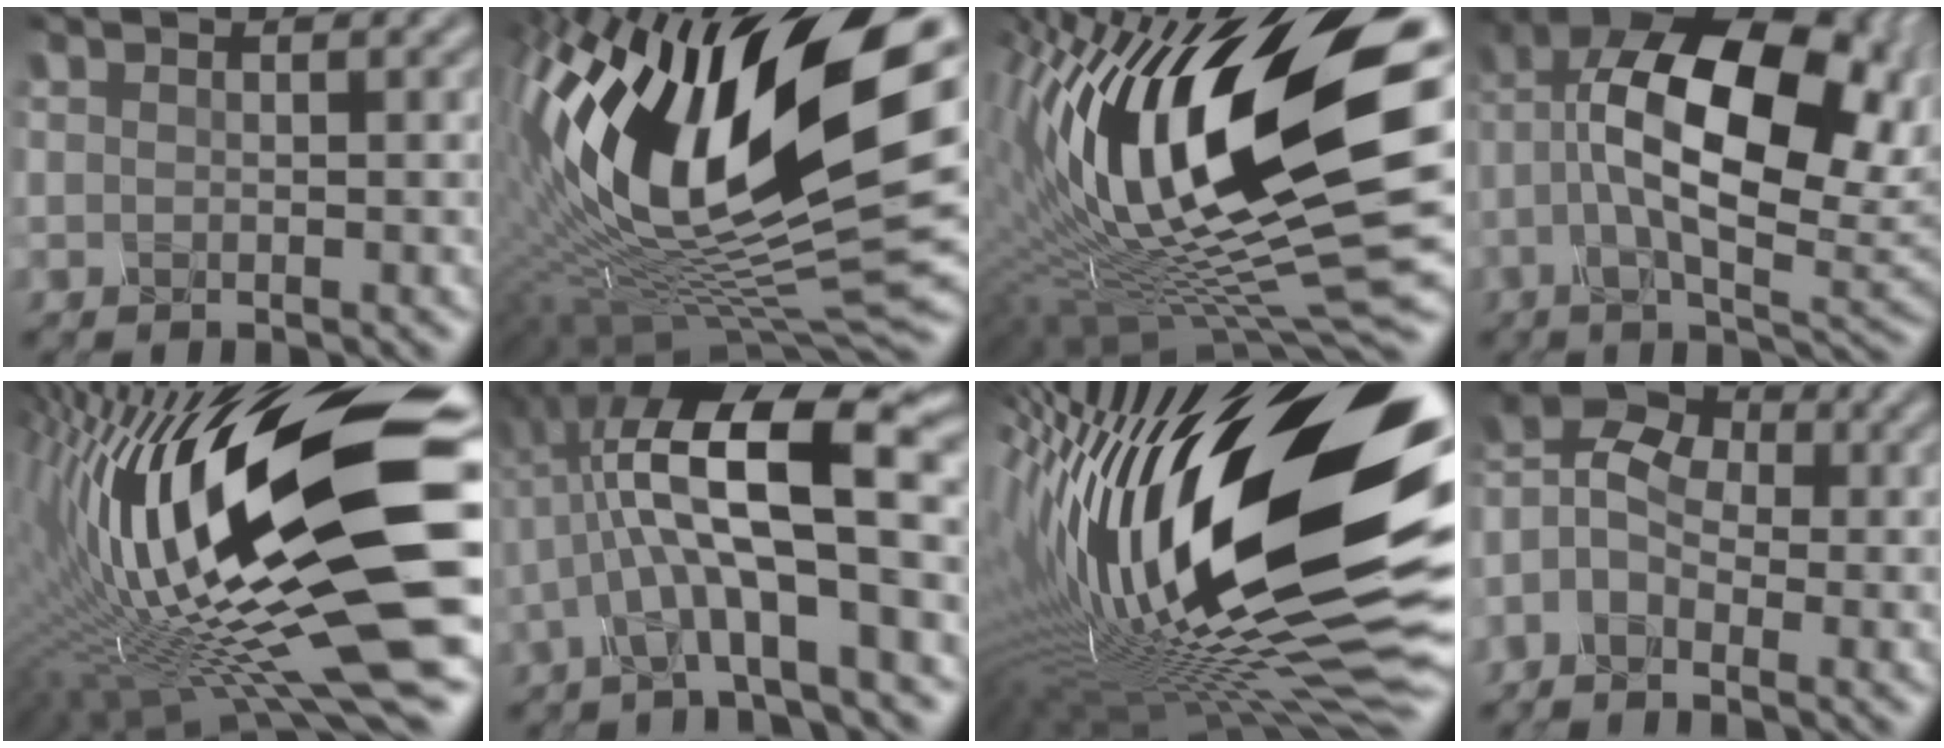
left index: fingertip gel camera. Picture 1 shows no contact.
{"total": 16.5, "force": [3.3, 7.0, 14.6], "torque": [-0.286, 0.007, 0.063]}
{"total": 17.0, "force": [3.0, 5.9, 15.7], "torque": [-0.299, 0.007, 0.061]}
{"total": 15.6, "force": [0.0, 7.9, 13.5], "torque": [-0.207, 0.009, 0.013]}
{"total": 19.5, "force": [0.0, 4.9, 18.8], "torque": [-0.348, -0.011, 0.011]}
{"total": 9.1, "force": [-1.6, 2.0, 8.7], "torque": [-0.166, 0.012, -0.010]}
{"total": 21.7, "force": [0.4, 7.1, 20.5], "torque": [-0.388, -0.017, 0.008]}
{"total": 5.2, "force": [-2.7, 3.4, 2.9], "torque": [-0.066, 0.022, -0.037]}